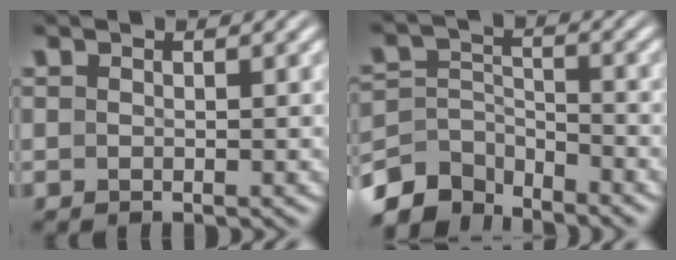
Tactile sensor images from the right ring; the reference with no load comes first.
{"total": 6.7, "force": [-4.9, 3.7, 2.6], "torque": [-0.059, -0.038, -0.071]}